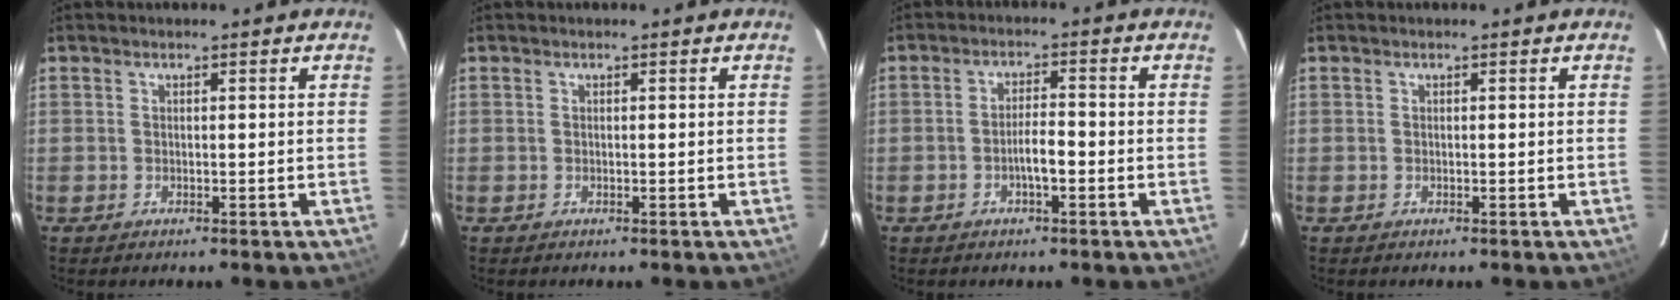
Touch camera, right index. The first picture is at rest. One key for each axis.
{"total": 0.0}
{"total": 3.5, "fx": -1.2, "fy": 0.7, "fz": 3.2, "tx": -0.053, "ty": 0.006, "tz": -0.022}
{"total": 0.0}